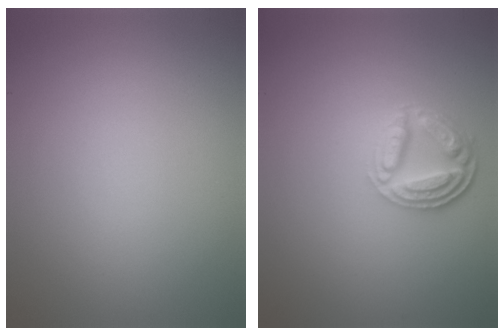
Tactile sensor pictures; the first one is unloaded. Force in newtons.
{"total": 4.1, "press": 3.2, "slide": 2.6}